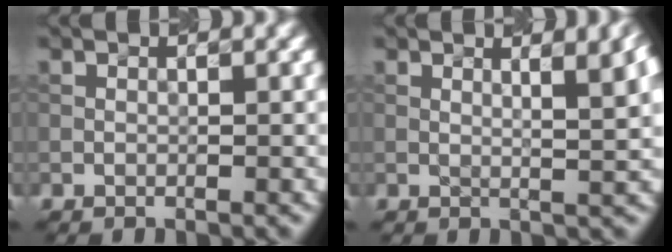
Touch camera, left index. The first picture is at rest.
{"total": 6.0, "force": [2.4, 2.2, 5.0], "torque": [-0.030, 0.014, 0.023]}